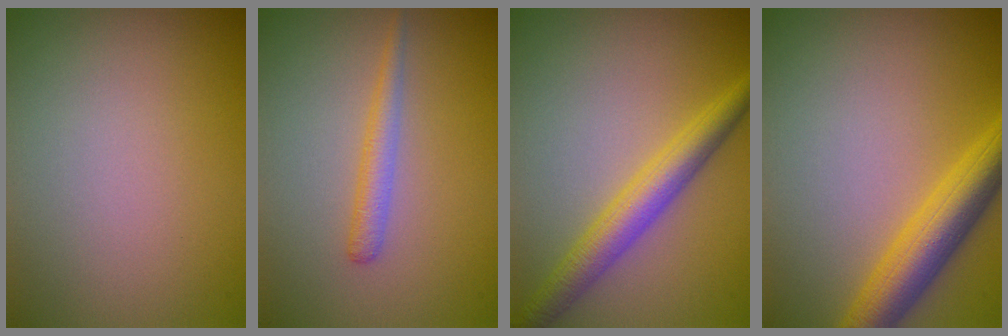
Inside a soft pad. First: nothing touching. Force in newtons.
{"total": 1.7, "press": 1.7, "slide": 0.1}
{"total": 4.1, "press": 4.1, "slide": 0.1}
{"total": 5.4, "press": 5.4, "slide": 0.1}